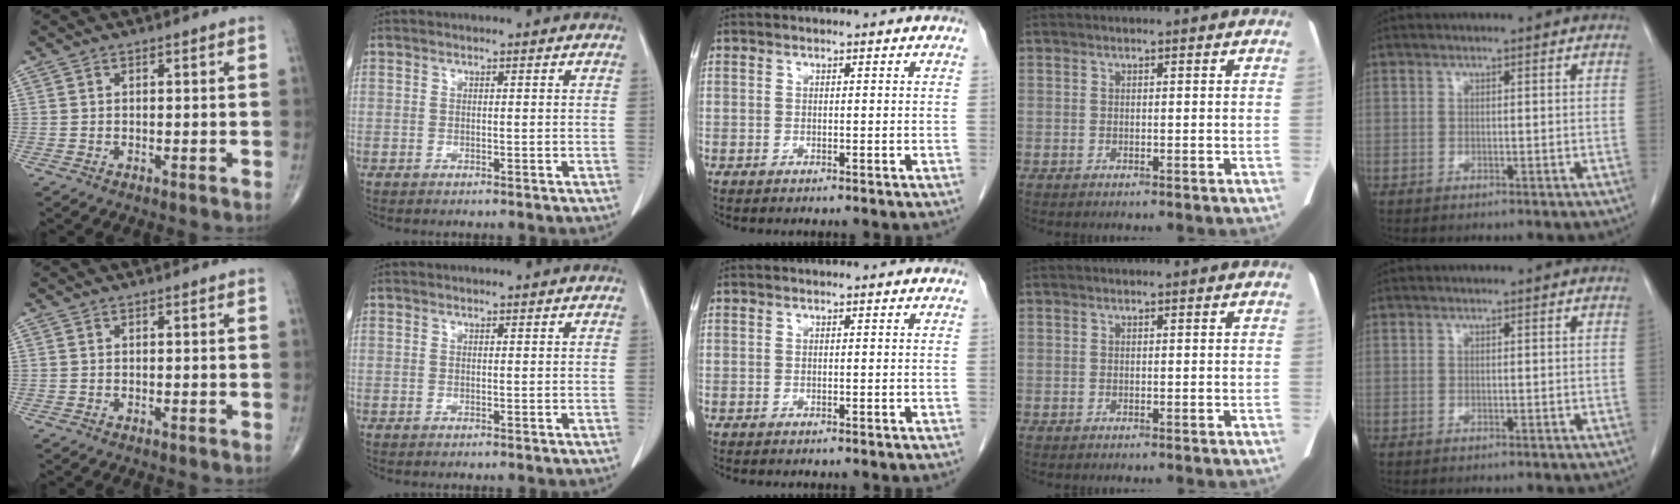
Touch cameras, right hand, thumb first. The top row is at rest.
{}